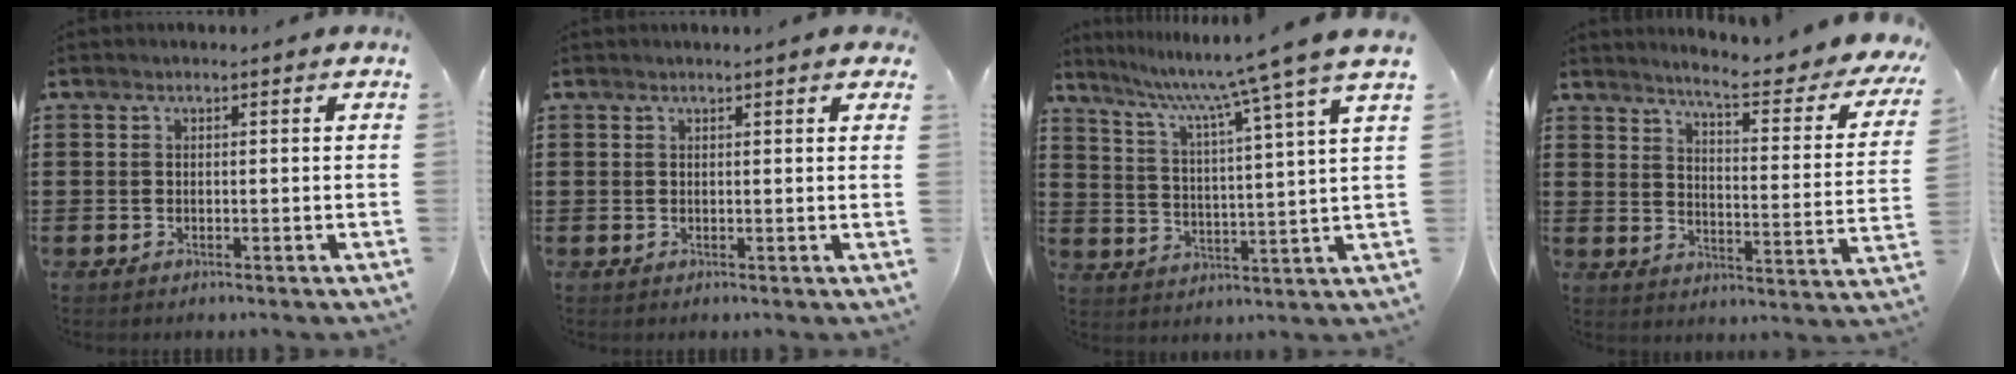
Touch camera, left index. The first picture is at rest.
{"total": 1.3, "force": [1.0, -0.1, 0.7], "torque": [-0.016, 0.000, 0.020]}
{"total": 8.5, "force": [7.3, -1.7, 4.1], "torque": [-0.111, -0.050, 0.112]}
{"total": 6.2, "force": [5.2, -0.2, 3.4], "torque": [-0.064, -0.050, 0.076]}